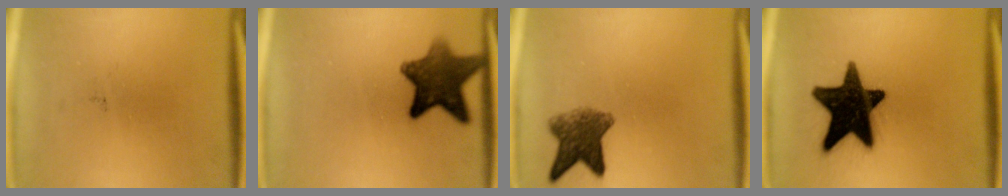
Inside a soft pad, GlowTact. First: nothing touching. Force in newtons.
{"total": 10.4}
{"total": 6.6}
{"total": 18.3}